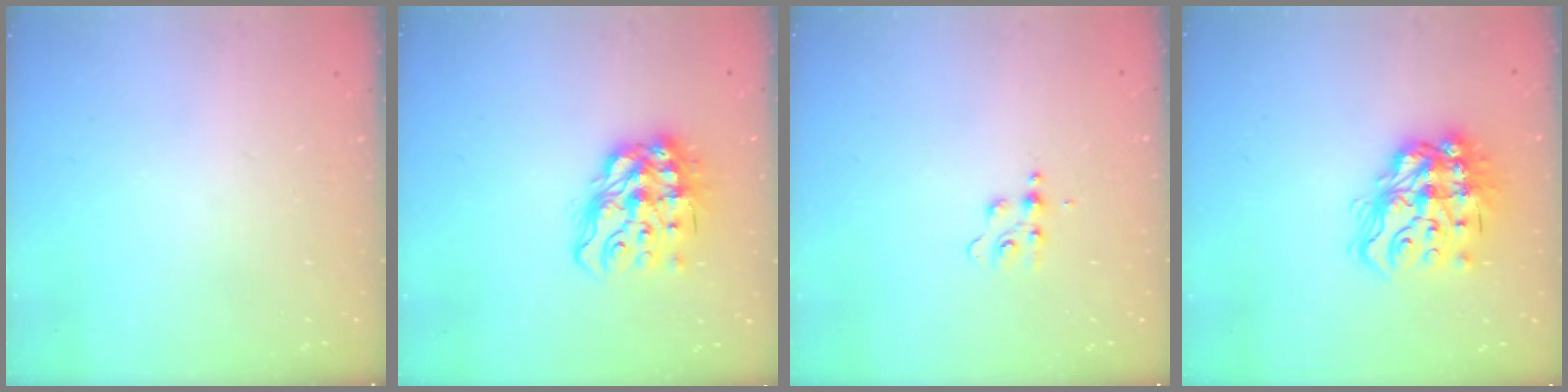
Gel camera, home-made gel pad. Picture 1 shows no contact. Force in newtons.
{"total": 14.6, "press": 14.5, "slide": 2.0}
{"total": 5.7, "press": 5.7, "slide": 0.1}
{"total": 16.6, "press": 16.4, "slide": 2.0}